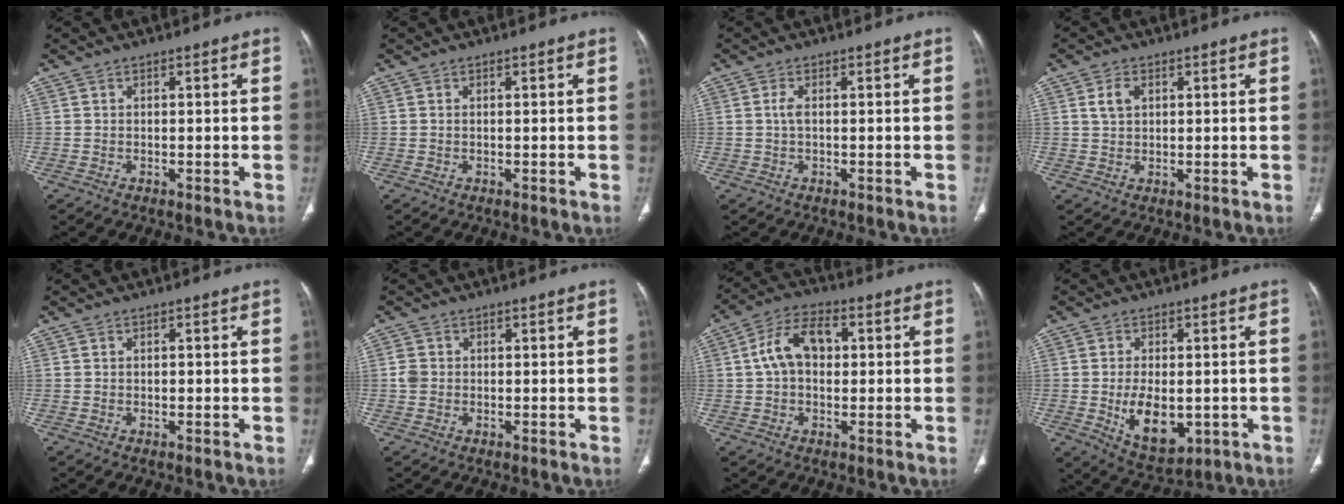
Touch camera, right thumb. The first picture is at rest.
{"total": 0.0}
{"total": 1.5, "force": [0.1, 0.5, 1.4], "torque": [-0.037, 0.001, 0.001]}
{"total": 3.2, "force": [1.1, 2.1, 2.1], "torque": [-0.038, 0.002, 0.025]}
{"total": 0.5, "force": [0.0, 0.4, 0.4], "torque": [-0.005, 0.002, 0.001]}
{"total": 2.1, "force": [-0.1, 1.8, 1.0], "torque": [-0.019, 0.005, -0.004]}
{"total": 9.2, "force": [1.2, 5.9, 6.9], "torque": [-0.120, 0.026, 0.015]}
{"total": 10.4, "force": [-1.8, 6.0, 8.3], "torque": [-0.120, -0.010, -0.013]}